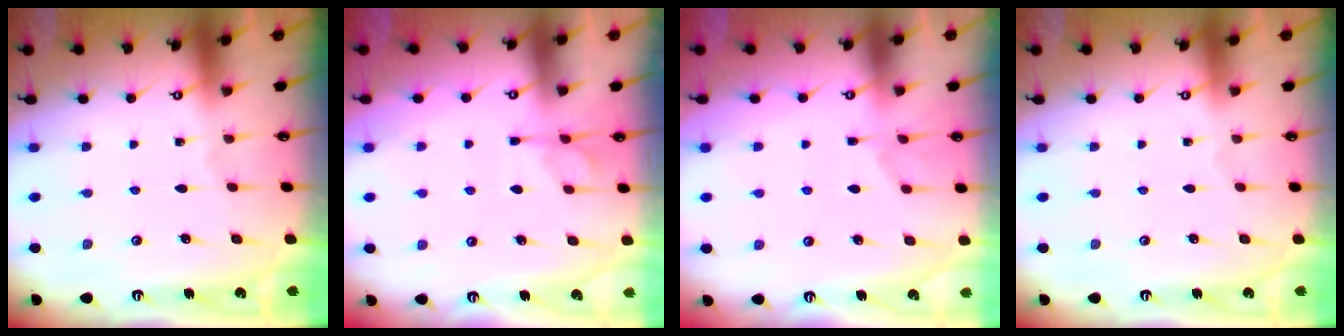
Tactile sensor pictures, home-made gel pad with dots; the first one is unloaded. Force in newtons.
{"total": 2.9, "press": 2.6, "slide": 1.4}
{"total": 2.3, "press": 2.0, "slide": 1.2}
{"total": 0.0}